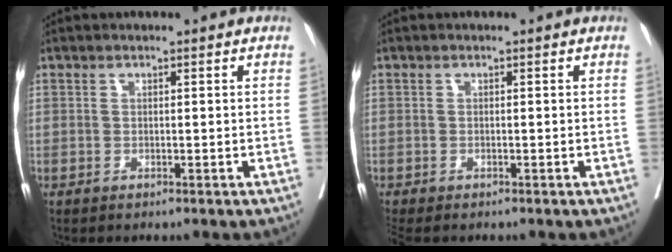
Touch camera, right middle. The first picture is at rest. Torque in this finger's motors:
{"motor_torque": [0.33, -0.30, 0.03, 0.02]}